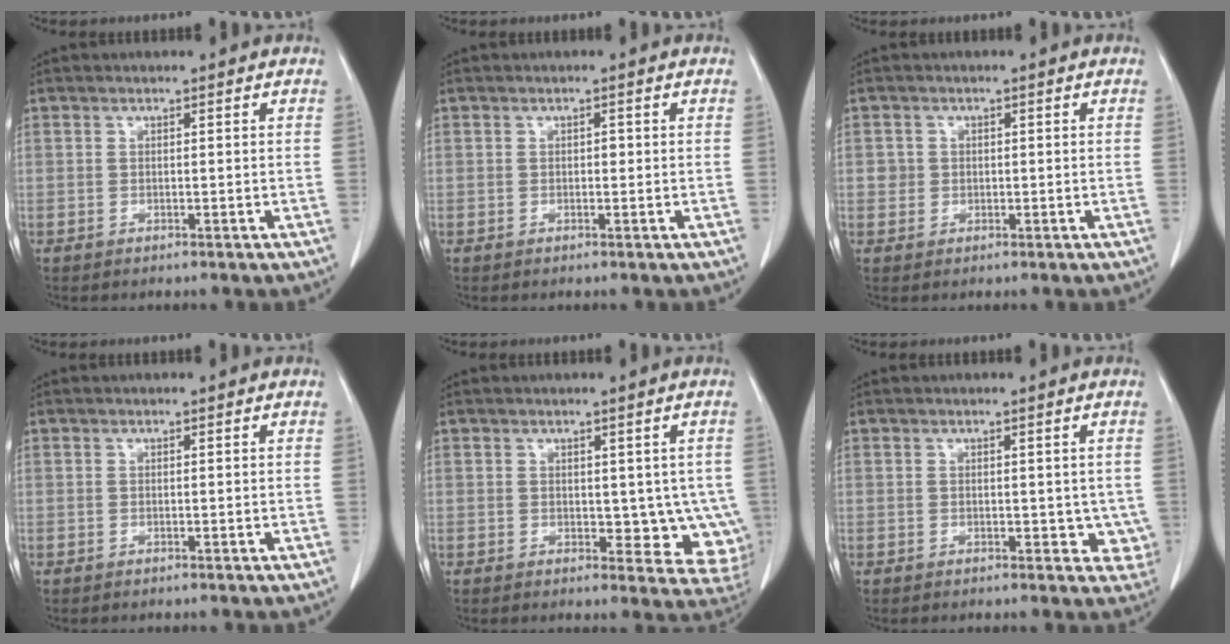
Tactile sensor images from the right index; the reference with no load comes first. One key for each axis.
{"total": 0.7, "fx": 0.0, "fy": 0.4, "fz": 0.5, "tx": -0.004, "ty": 0.002, "tz": -0.002}
{"total": 1.7, "fx": 0.1, "fy": 1.7, "fz": 0.2, "tx": 0.004, "ty": 0.005, "tz": 0.000}
{"total": 0.0}
{"total": 7.4, "fx": 0.2, "fy": 4.5, "fz": 5.9, "tx": -0.042, "ty": -0.001, "tz": 0.010}
{"total": 3.2, "fx": 0.2, "fy": 2.3, "fz": 2.3, "tx": -0.005, "ty": 0.000, "tz": 0.004}